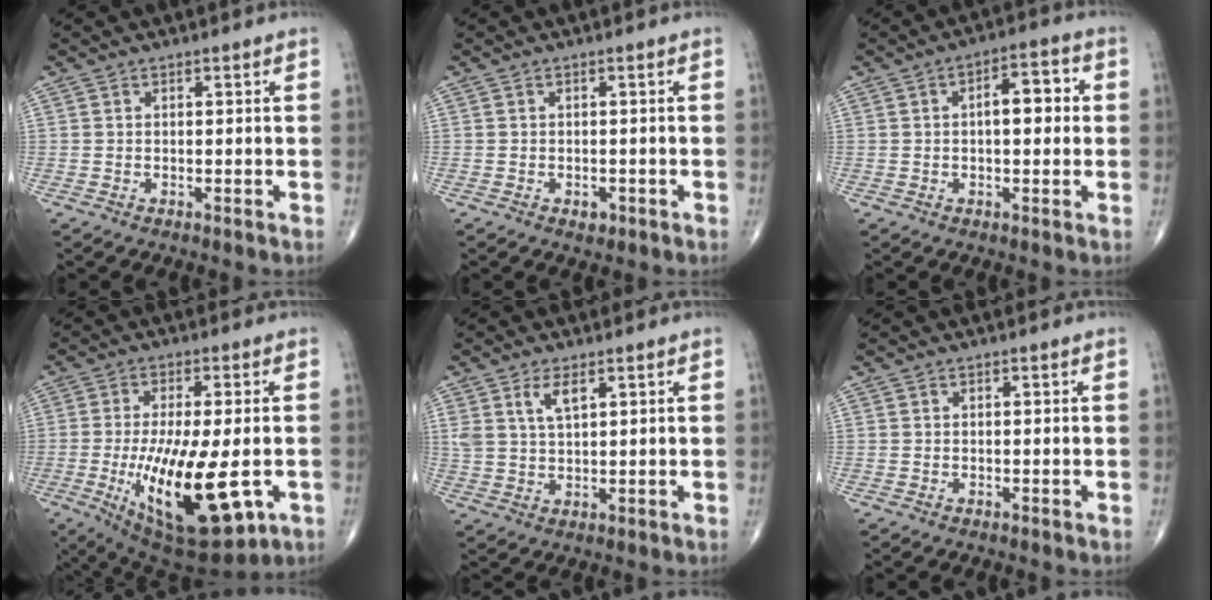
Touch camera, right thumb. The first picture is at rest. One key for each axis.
{"total": 1.4, "fx": -0.7, "fy": 0.9, "fz": 0.8, "tx": -0.006, "ty": 0.001, "tz": -0.008}
{"total": 7.5, "fx": 0.8, "fy": 3.4, "fz": 6.6, "tx": -0.080, "ty": 0.019, "tz": 0.005}
{"total": 20.3, "fx": -4.4, "fy": 7.1, "fz": 18.5, "tx": -0.325, "ty": -0.028, "tz": -0.050}
{"total": 4.6, "fx": 2.4, "fy": 1.9, "fz": 3.5, "tx": -0.067, "ty": -0.010, "tz": 0.052}
{"total": 0.0}